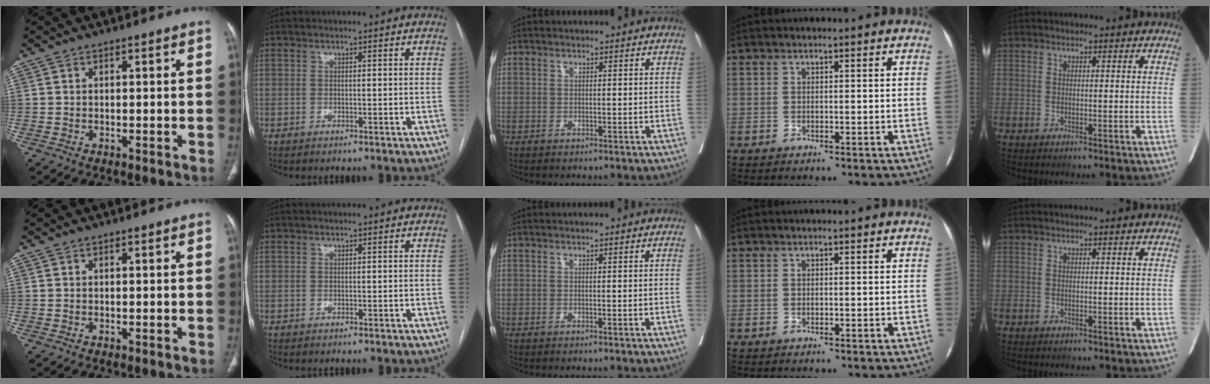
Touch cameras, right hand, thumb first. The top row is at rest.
{"middle": {"total": 0.6, "force": [0.0, -0.3, 0.5], "torque": [-0.003, 0.002, 0.000]}}